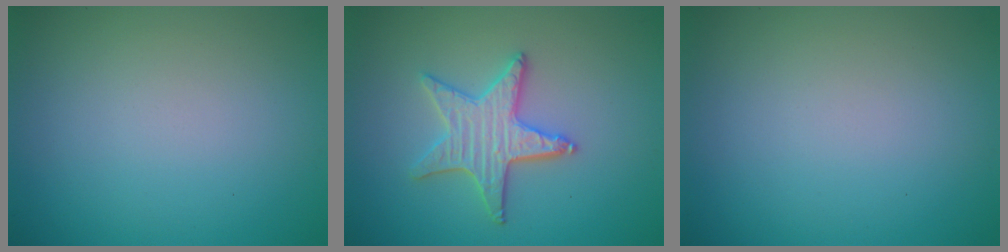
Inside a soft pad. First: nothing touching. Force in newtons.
{"total": 3.7, "press": 3.6, "slide": 0.8}
{"total": 0.0}